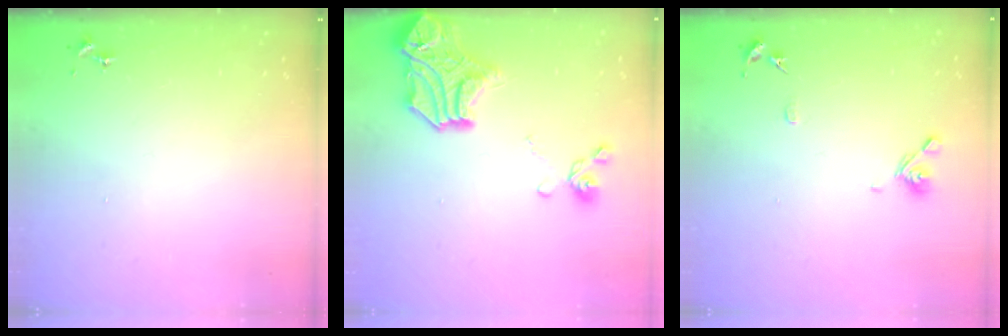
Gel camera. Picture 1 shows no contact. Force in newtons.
{"total": 18.0, "press": 17.9, "slide": 1.8}
{"total": 8.6, "press": 8.4, "slide": 1.6}